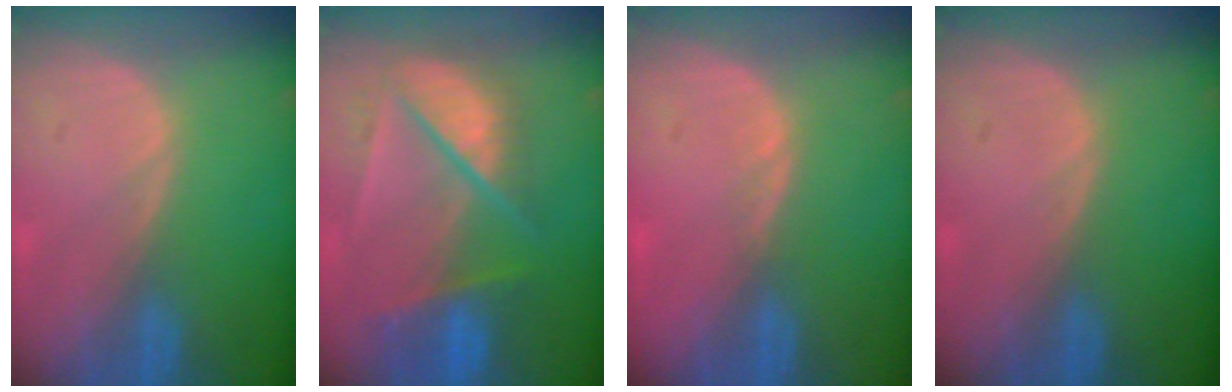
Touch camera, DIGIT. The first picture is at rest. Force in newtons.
{"total": 9.5, "press": 8.2, "slide": 4.7}
{"total": 0.7, "press": 0.7, "slide": 0.2}
{"total": 0.0}